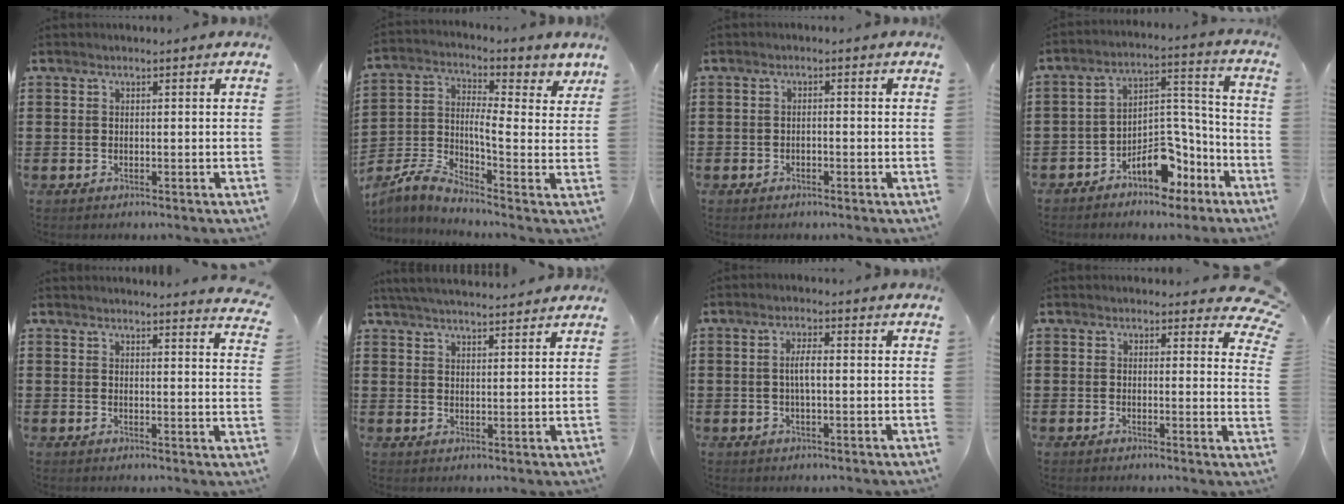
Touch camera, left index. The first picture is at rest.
{"total": 4.1, "force": [0.2, 1.9, 3.7], "torque": [-0.091, -0.027, -0.010]}
{"total": 0.9, "force": [-0.8, 0.3, 0.3], "torque": [-0.010, -0.003, -0.015]}
{"total": 8.5, "force": [-6.2, 4.4, 3.7], "torque": [-0.063, 0.024, -0.117]}
{"total": 3.0, "force": [2.9, -0.4, 0.4], "torque": [-0.010, -0.015, 0.054]}
{"total": 4.0, "force": [3.9, -0.3, 0.8], "torque": [-0.028, -0.013, 0.071]}
{"total": 3.1, "force": [-0.1, 0.8, 3.0], "torque": [-0.062, -0.003, -0.004]}
{"total": 2.7, "force": [2.2, 1.2, 1.2], "torque": [-0.017, -0.009, 0.036]}